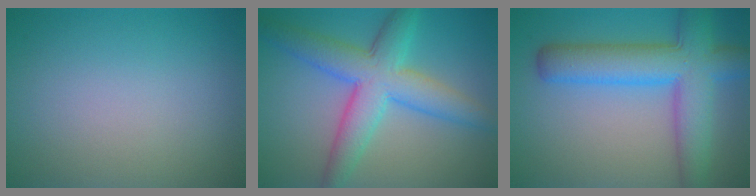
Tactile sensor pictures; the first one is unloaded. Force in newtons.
{"total": 7.1, "press": 7.1, "slide": 0.1}
{"total": 8.1, "press": 8.1, "slide": 0.3}